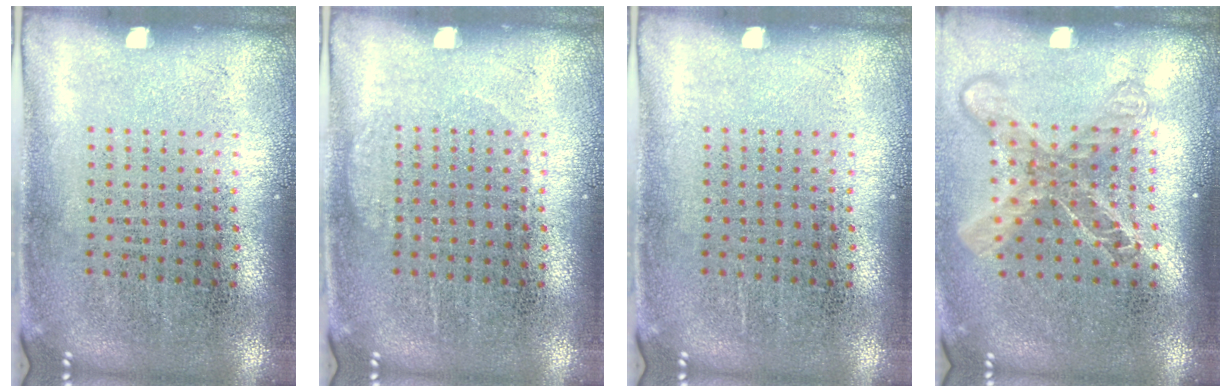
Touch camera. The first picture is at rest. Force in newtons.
{"total": 0.7, "press": 0.7, "slide": 0.2}
{"total": 0.0}
{"total": 1.8, "press": 1.4, "slide": 1.2}